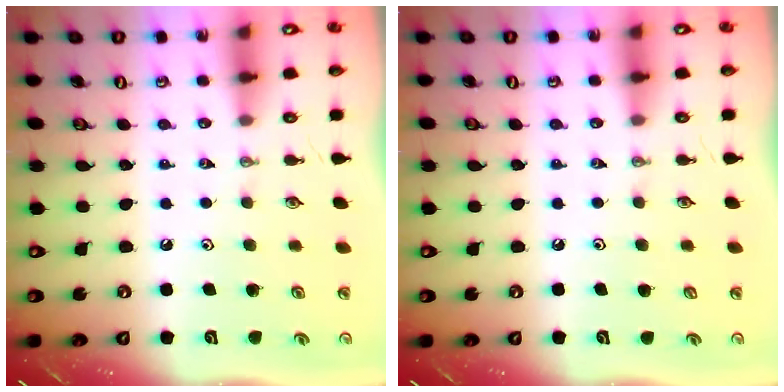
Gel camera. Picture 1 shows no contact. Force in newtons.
{"total": 1.1, "press": 0.1, "slide": 1.1}